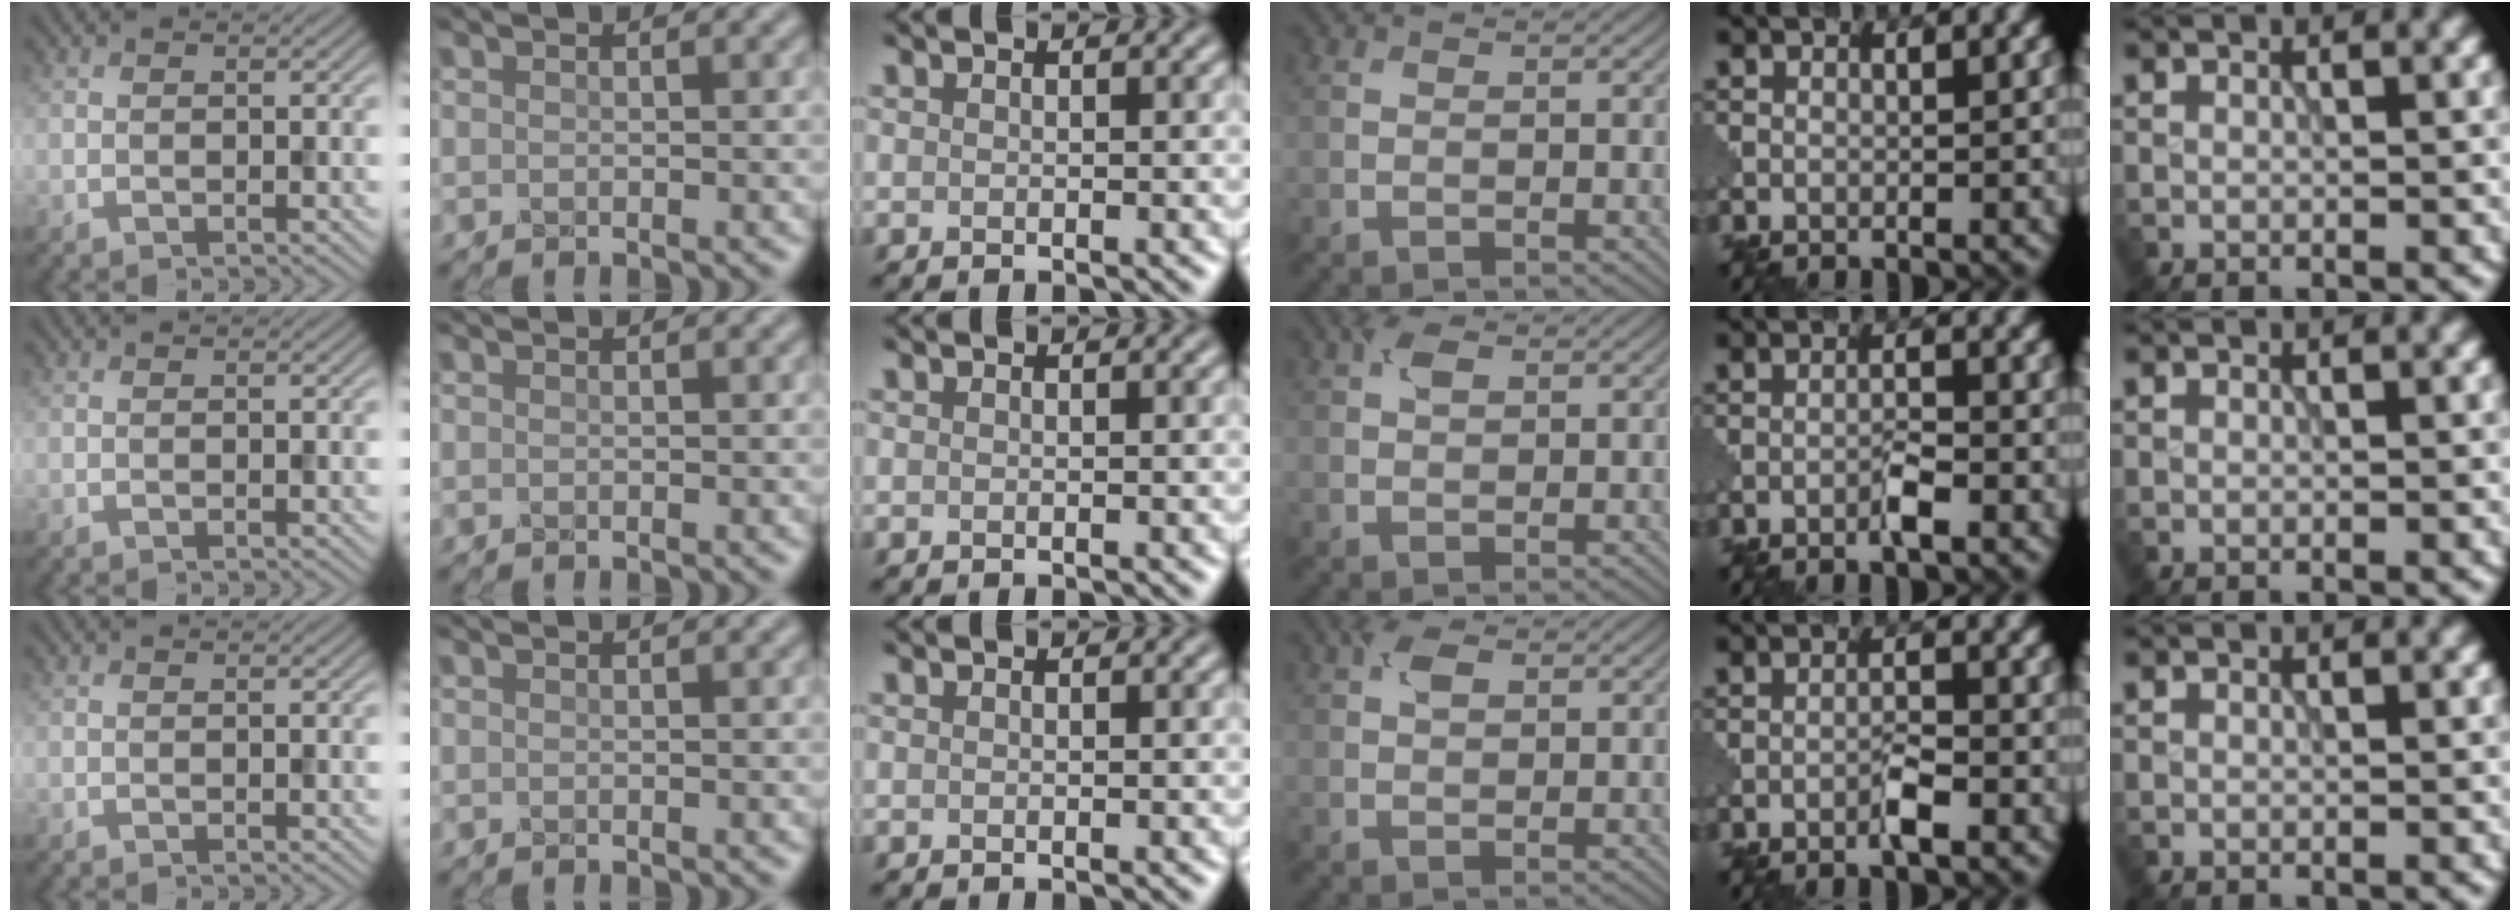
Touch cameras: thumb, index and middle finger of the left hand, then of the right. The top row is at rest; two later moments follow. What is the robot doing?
{"motion": "assemble", "object": "puzzle pieces"}